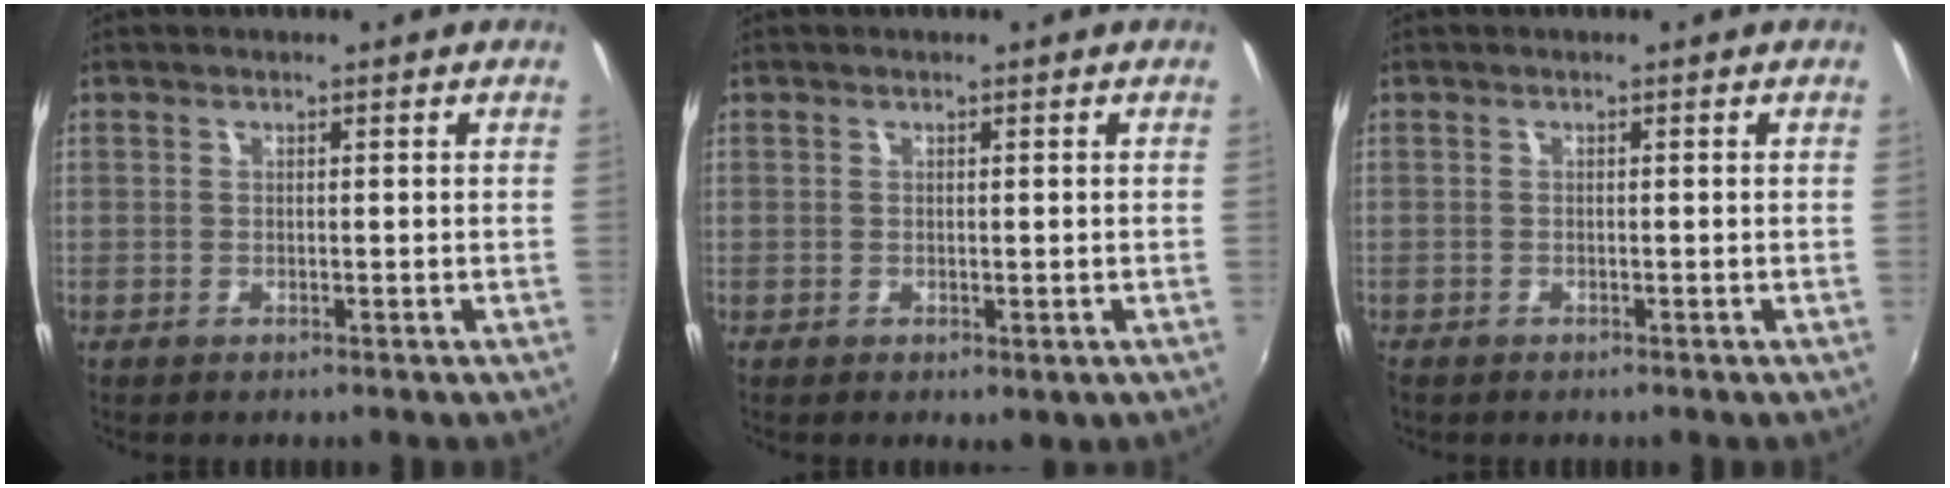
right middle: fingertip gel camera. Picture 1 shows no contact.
{"total": 0.8, "force": [0.2, 0.5, 0.6], "torque": [-0.010, -0.003, 0.003]}
{"total": 0.7, "force": [-0.6, 0.3, 0.1], "torque": [-0.005, -0.002, -0.013]}